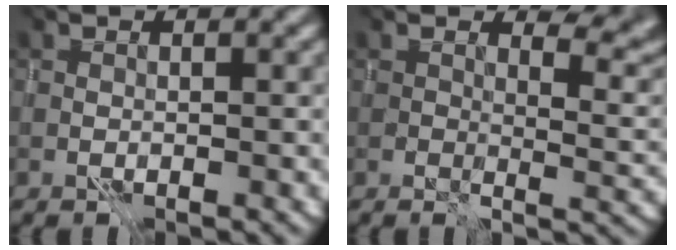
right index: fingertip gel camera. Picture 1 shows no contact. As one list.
[{"total": 4.0, "force": [1.7, 1.6, 3.3], "torque": [-0.039, -0.005, 0.039]}]